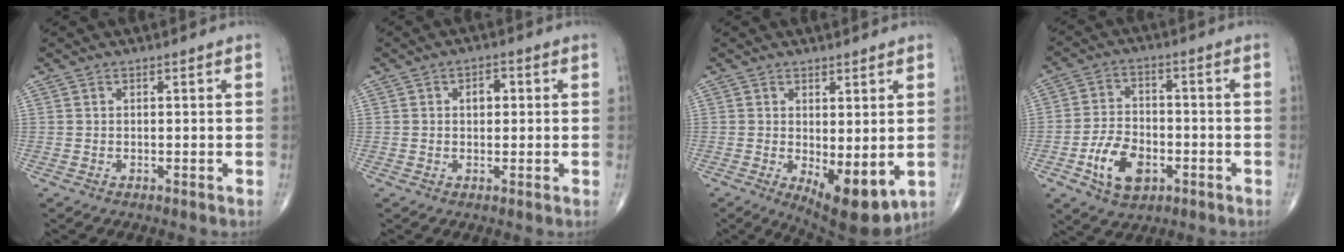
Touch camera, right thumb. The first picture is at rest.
{"total": 3.0, "force": [0.5, 2.0, 2.1], "torque": [-0.020, 0.007, 0.005]}
{"total": 9.7, "force": [-1.7, 4.1, 8.6], "torque": [-0.114, -0.025, -0.011]}
{"total": 10.0, "force": [-3.9, 6.3, 6.7], "torque": [-0.105, 0.017, -0.068]}